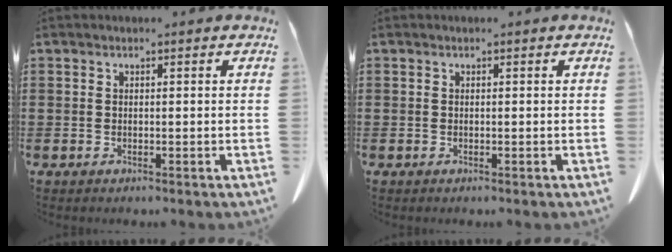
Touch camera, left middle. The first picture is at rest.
{"total": 0.0}